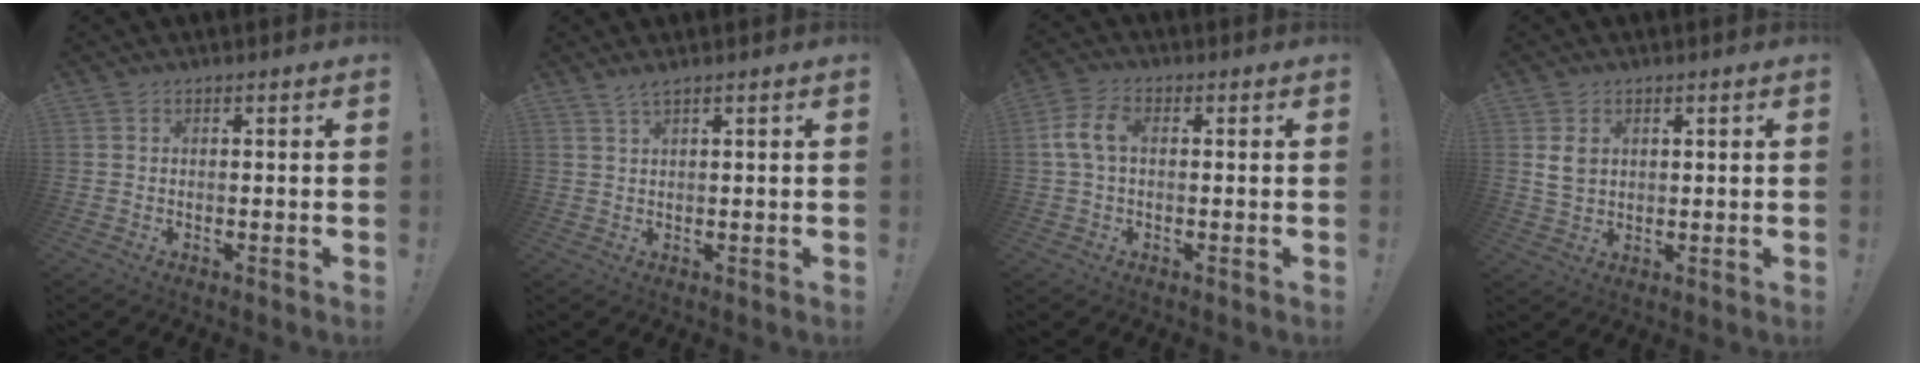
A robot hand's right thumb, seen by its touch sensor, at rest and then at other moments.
{"total": 1.8, "force": [1.3, -0.2, 1.2], "torque": [-0.031, -0.002, 0.024]}
{"total": 6.8, "force": [0.6, 4.0, 5.4], "torque": [-0.121, 0.010, 0.012]}
{"total": 4.7, "force": [1.4, 3.7, 2.6], "torque": [-0.036, 0.004, 0.027]}